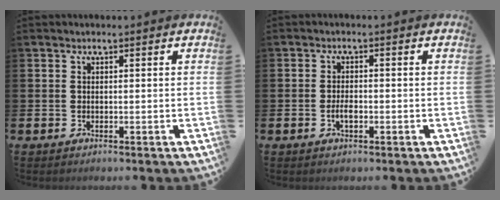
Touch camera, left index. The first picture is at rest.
{"total": 2.0, "force": [-0.6, 0.9, 1.7], "torque": [-0.030, 0.000, -0.012]}